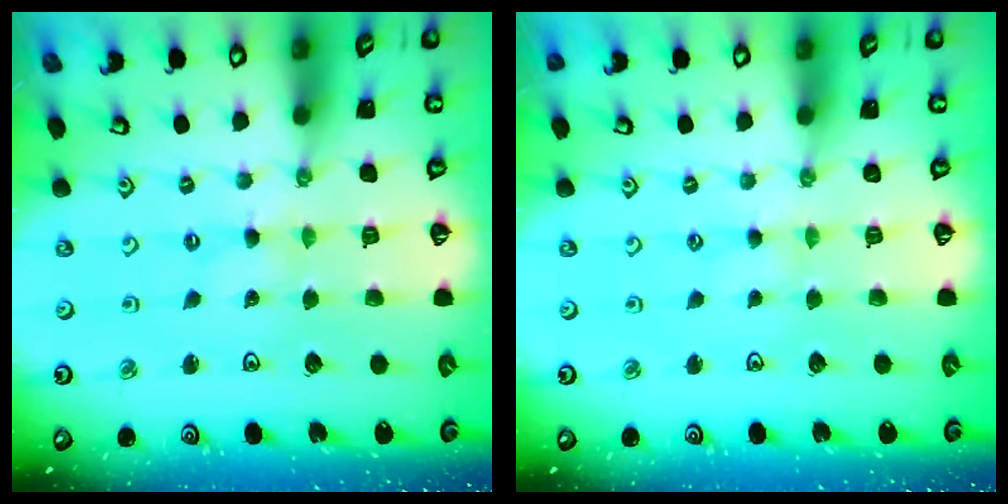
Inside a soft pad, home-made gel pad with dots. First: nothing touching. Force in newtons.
{"total": 0.7, "press": 0.6, "slide": 0.2}